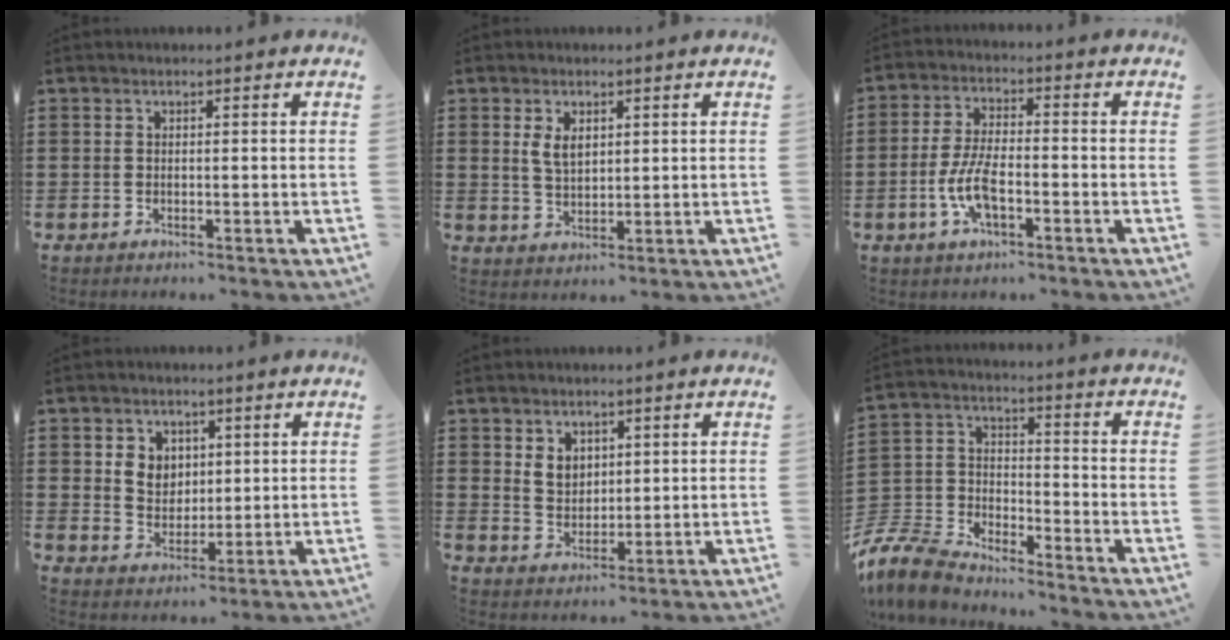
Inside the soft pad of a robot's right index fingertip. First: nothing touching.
{"total": 3.4, "force": [1.3, 1.9, 2.5], "torque": [-0.047, 0.004, 0.021]}
{"total": 7.3, "force": [-2.3, 2.8, 6.4], "torque": [-0.147, -0.008, -0.048]}
{"total": 4.5, "force": [1.8, 3.9, 1.2], "torque": [-0.033, 0.012, 0.030]}
{"total": 3.7, "force": [2.0, 2.9, 1.2], "torque": [-0.034, 0.010, 0.038]}
{"total": 8.2, "force": [-7.8, 1.8, 1.7], "torque": [-0.074, 0.000, -0.168]}